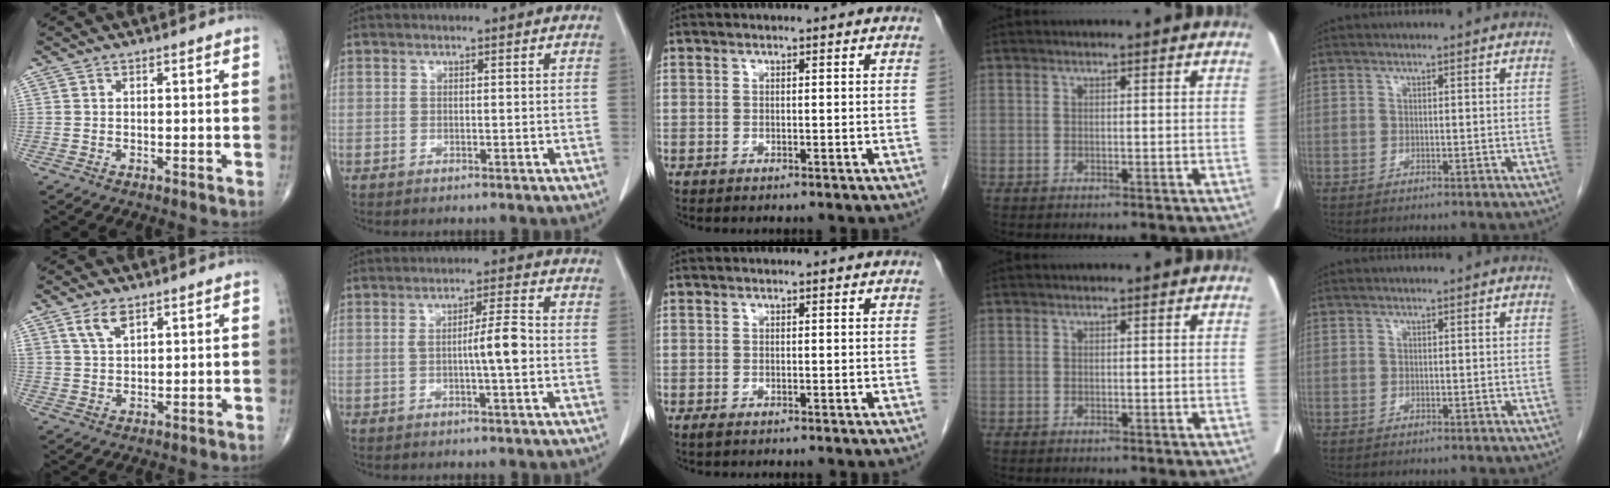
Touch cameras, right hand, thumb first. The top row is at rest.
{"thumb": {"total": 4.4, "force": [2.7, 2.1, 2.9], "torque": [-0.050, -0.010, 0.055]}, "index": {"total": 4.9, "force": [-0.7, 0.0, 4.9], "torque": [-0.076, 0.005, -0.013]}, "middle": {"total": 0.5, "force": [-0.4, 0.1, 0.3], "torque": [-0.008, -0.002, -0.005]}}